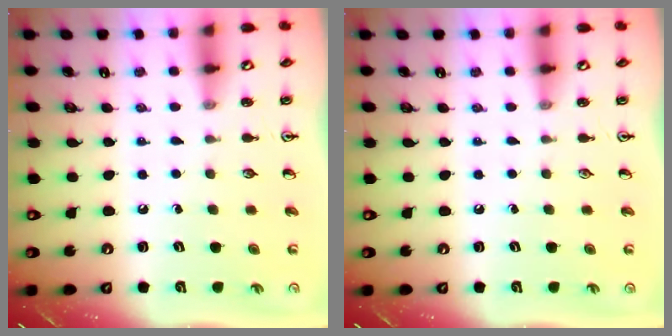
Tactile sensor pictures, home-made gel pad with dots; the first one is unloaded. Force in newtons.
{"total": 0.0}